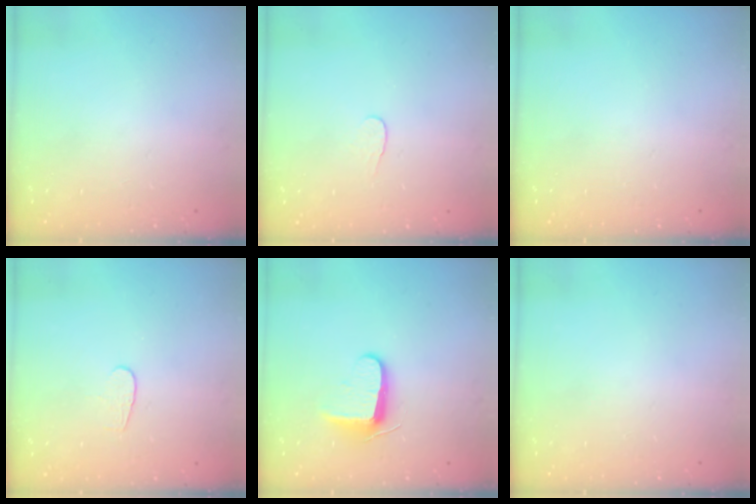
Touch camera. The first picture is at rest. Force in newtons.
{"total": 3.8, "press": 3.8, "slide": 0.3}
{"total": 0.0}
{"total": 4.3, "press": 4.3, "slide": 0.3}
{"total": 9.1, "press": 9.0, "slide": 1.0}
{"total": 0.0}